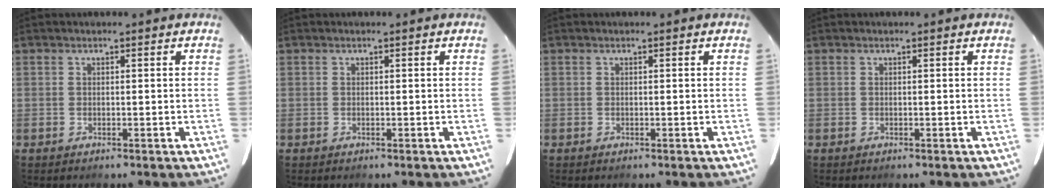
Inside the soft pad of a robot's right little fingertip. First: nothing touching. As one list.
[{"total": 0.0}, {"total": 0.0}, {"total": 0.0}]